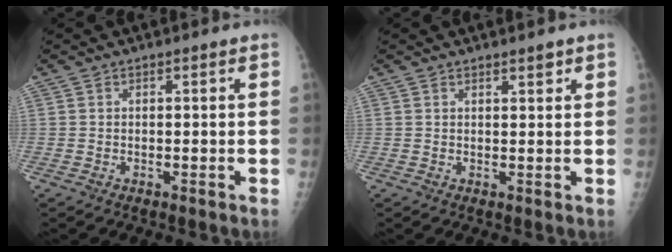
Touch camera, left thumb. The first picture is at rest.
{"total": 1.5, "force": [1.1, 0.4, 0.8], "torque": [-0.007, -0.007, 0.017]}